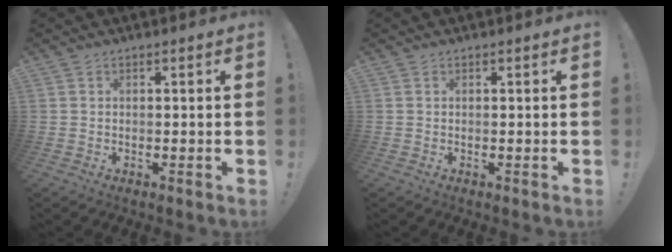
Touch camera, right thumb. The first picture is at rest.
{"total": 0.0}